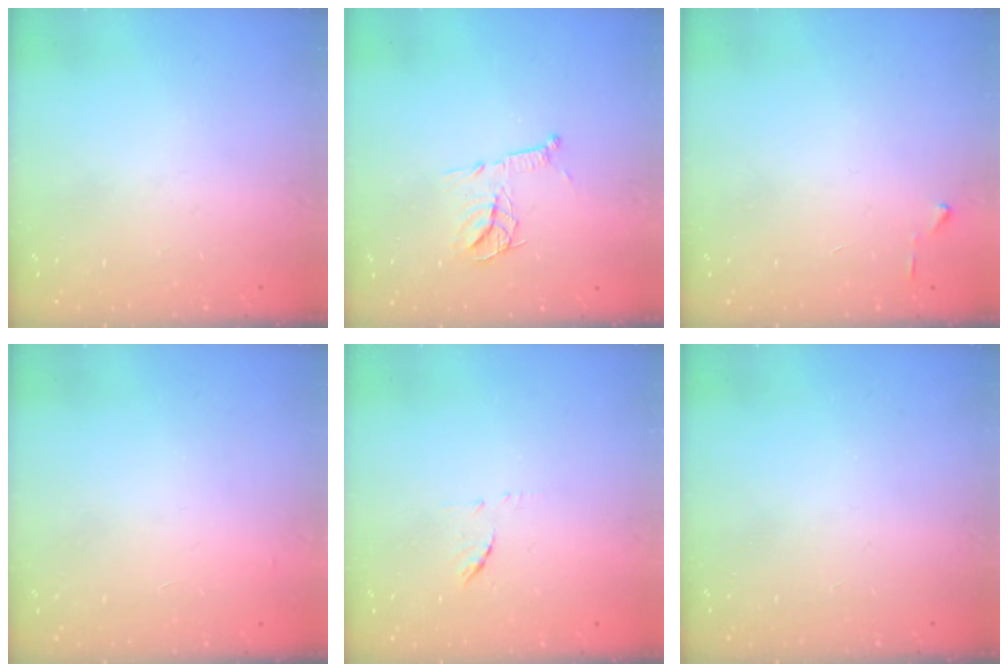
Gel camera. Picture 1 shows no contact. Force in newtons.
{"total": 11.7, "press": 11.7, "slide": 0.7}
{"total": 3.2, "press": 3.2, "slide": 0.4}
{"total": 2.9, "press": 2.9, "slide": 0.1}
{"total": 6.1, "press": 6.1, "slide": 0.3}
{"total": 0.0}